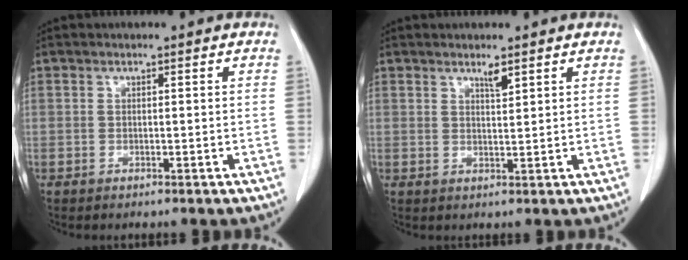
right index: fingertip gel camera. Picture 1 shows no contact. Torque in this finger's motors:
{"motor_torque": [0.11, 0.04, 0.01, 0.02]}